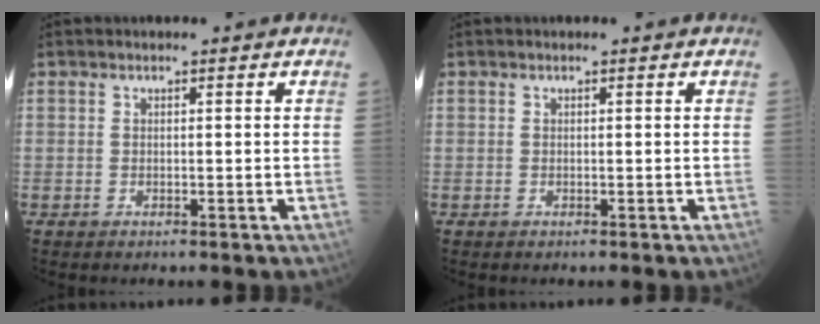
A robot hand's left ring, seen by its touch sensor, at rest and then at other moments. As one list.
[{"total": 0.0}]